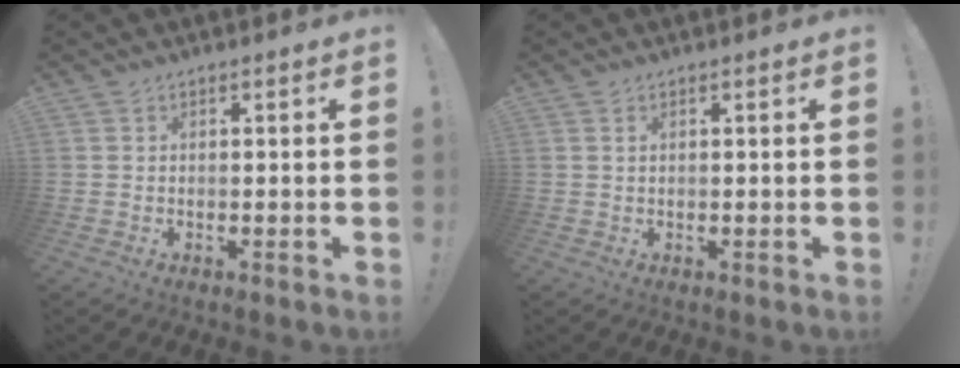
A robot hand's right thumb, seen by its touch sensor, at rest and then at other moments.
{"total": 0.9, "force": [0.5, 0.4, 0.7], "torque": [-0.014, 0.001, 0.008]}